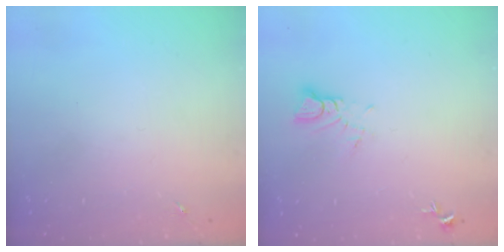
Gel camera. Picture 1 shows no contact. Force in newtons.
{"total": 3.5, "press": 3.5, "slide": 0.2}